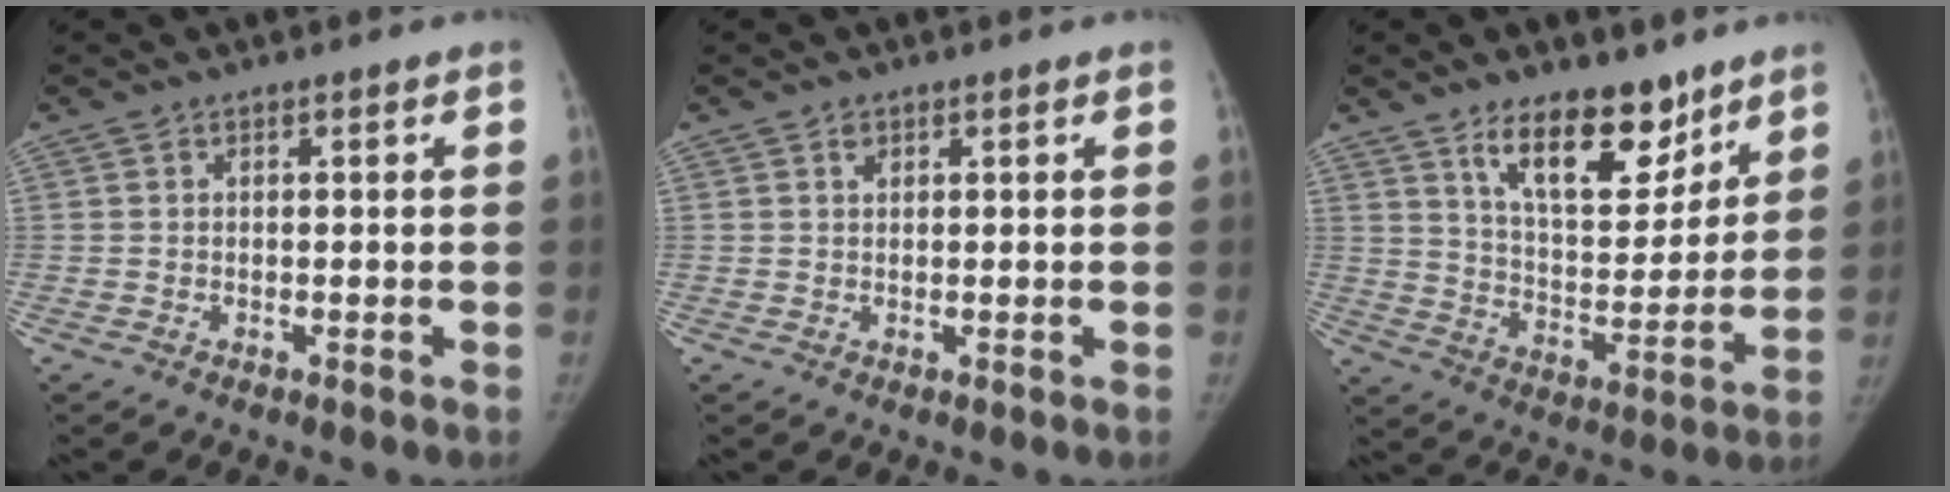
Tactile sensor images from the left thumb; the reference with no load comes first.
{"total": 1.2, "force": [0.7, 0.9, 0.5], "torque": [-0.001, -0.004, 0.011]}
{"total": 15.1, "force": [10.2, 6.7, 8.8], "torque": [-0.095, -0.078, 0.178]}